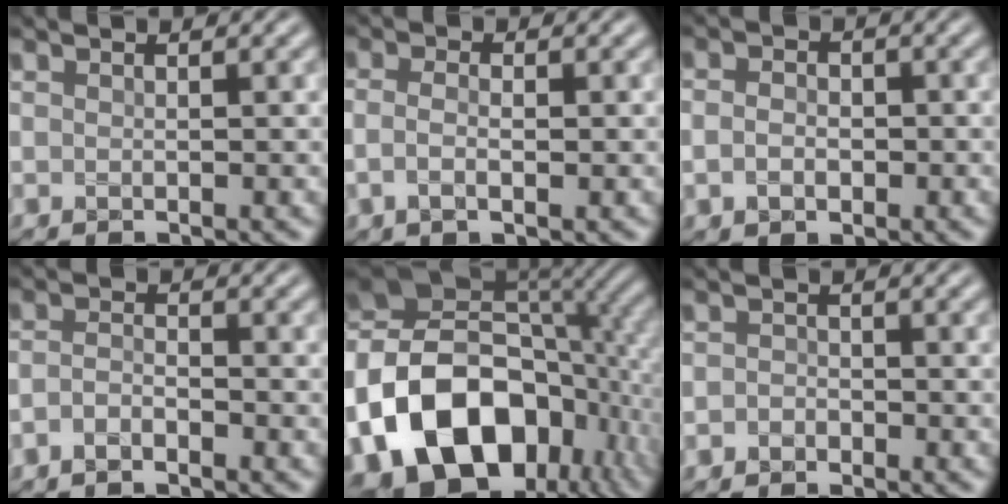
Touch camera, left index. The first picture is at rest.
{"total": 2.1, "force": [-0.4, 0.9, 1.9], "torque": [-0.039, -0.005, -0.013]}
{"total": 2.3, "force": [-0.5, 1.7, 1.5], "torque": [-0.026, -0.001, -0.016]}
{"total": 1.7, "force": [-1.1, 0.6, 1.2], "torque": [-0.027, 0.001, -0.026]}
{"total": 19.6, "force": [-6.0, 13.4, 13.1], "torque": [-0.252, -0.019, -0.099]}
{"total": 1.0, "force": [-0.6, 0.7, 0.2], "torque": [-0.003, 0.001, -0.013]}